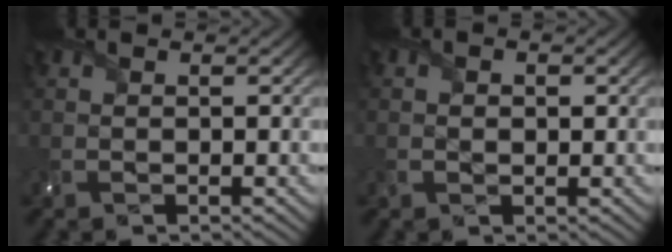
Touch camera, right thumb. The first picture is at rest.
{"total": 1.4, "force": [0.1, 1.1, 1.0], "torque": [-0.020, -0.004, 0.004]}